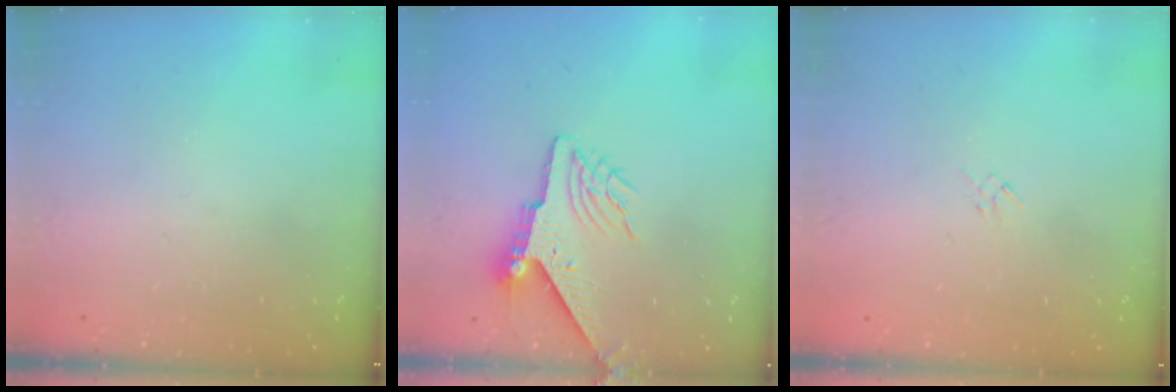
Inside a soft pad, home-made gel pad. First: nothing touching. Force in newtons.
{"total": 8.4, "press": 8.3, "slide": 1.2}
{"total": 1.3, "press": 1.2, "slide": 0.5}